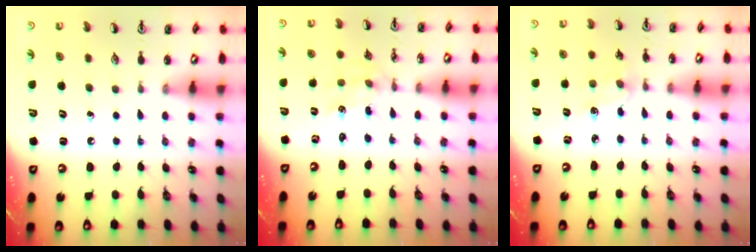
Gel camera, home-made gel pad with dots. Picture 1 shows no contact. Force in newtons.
{"total": 1.0, "press": 0.9, "slide": 0.2}
{"total": 4.5, "press": 4.5, "slide": 0.5}